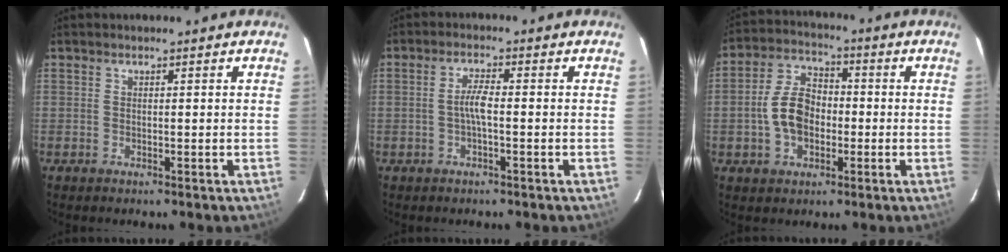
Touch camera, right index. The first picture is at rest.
{"total": 3.1, "force": [-0.7, 0.4, 3.0], "torque": [-0.059, 0.006, -0.012]}
{"total": 9.4, "force": [-1.7, 6.4, 6.7], "torque": [-0.132, 0.023, -0.025]}